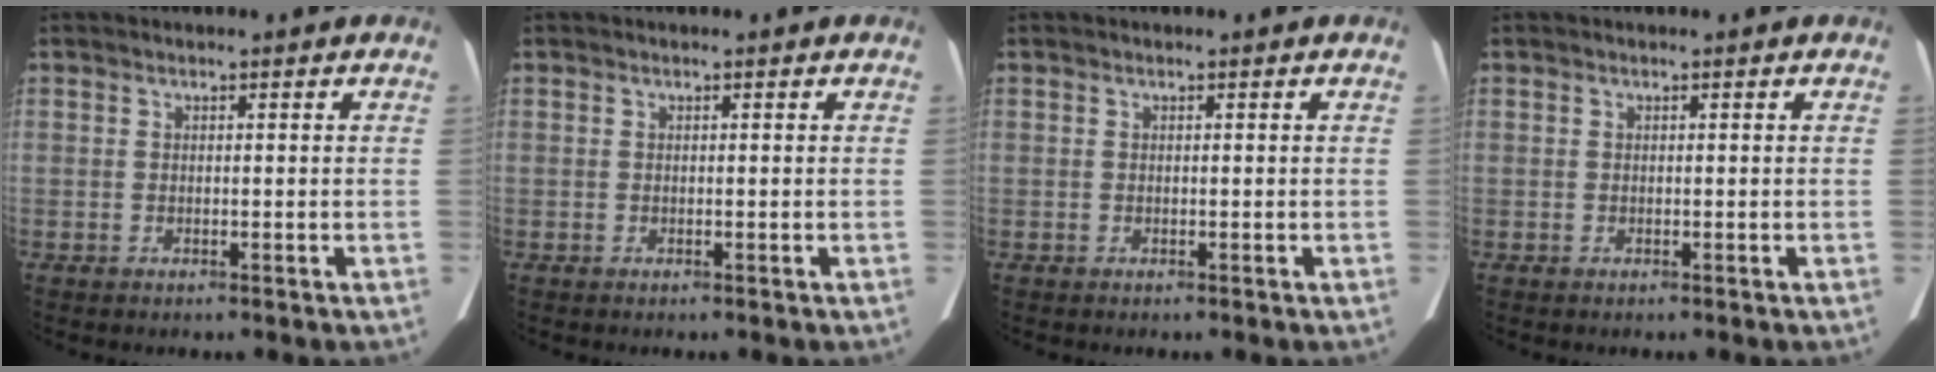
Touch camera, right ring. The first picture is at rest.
{"total": 0.0}
{"total": 0.0}
{"total": 0.0}